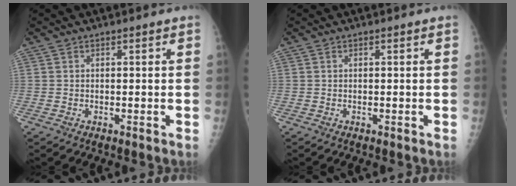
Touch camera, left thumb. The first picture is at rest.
{"total": 0.0}